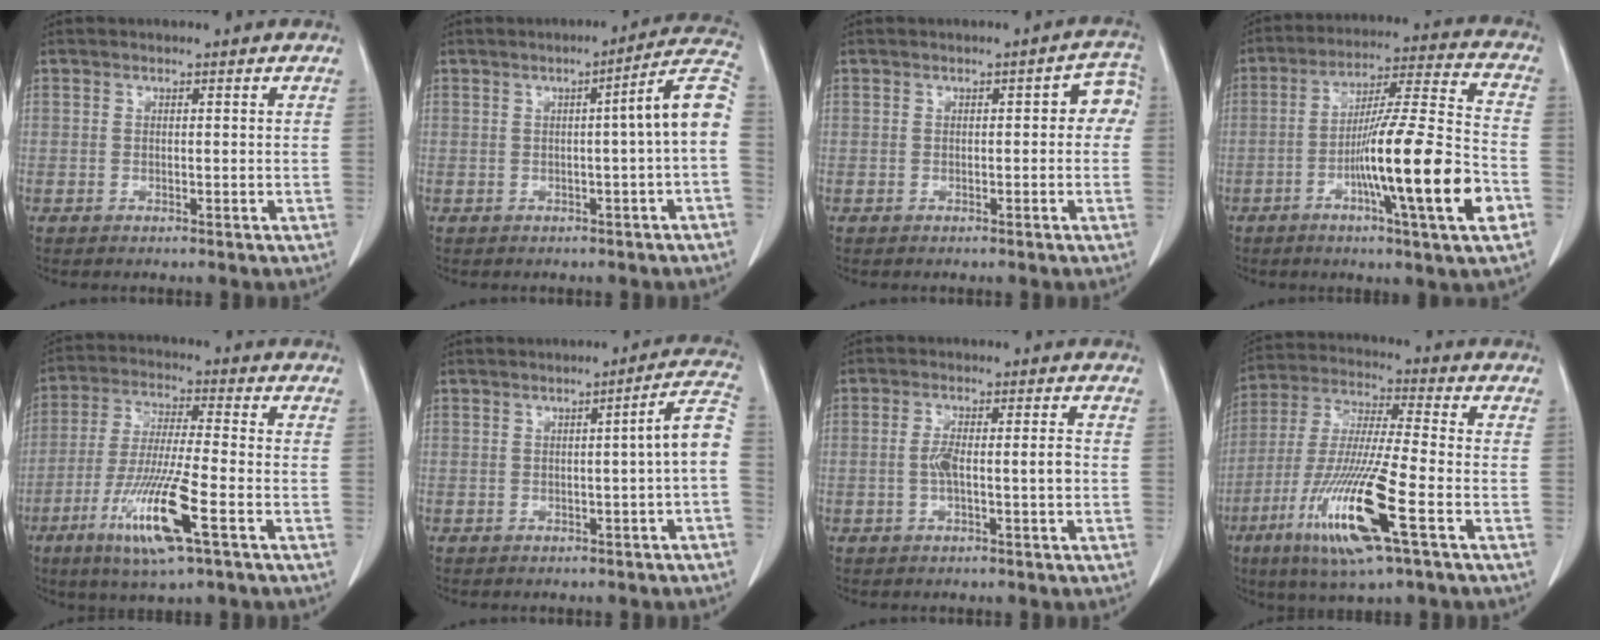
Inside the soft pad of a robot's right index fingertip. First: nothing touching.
{"total": 7.8, "force": [-0.3, -0.8, 7.7], "torque": [-0.093, 0.020, -0.008]}
{"total": 3.9, "force": [0.1, 1.7, 3.5], "torque": [-0.029, 0.023, -0.004]}
{"total": 18.1, "force": [-5.8, -0.3, 17.1], "torque": [-0.280, -0.006, -0.097]}
{"total": 12.9, "force": [-5.5, 0.5, 11.6], "torque": [-0.236, -0.024, -0.101]}
{"total": 5.6, "force": [-0.9, -0.5, 5.5], "torque": [-0.063, 0.015, -0.014]}
{"total": 4.5, "force": [-0.7, 0.6, 4.4], "torque": [-0.086, 0.009, -0.008]}
{"total": 16.6, "force": [-6.8, 0.7, 15.1], "torque": [-0.315, -0.026, -0.125]}